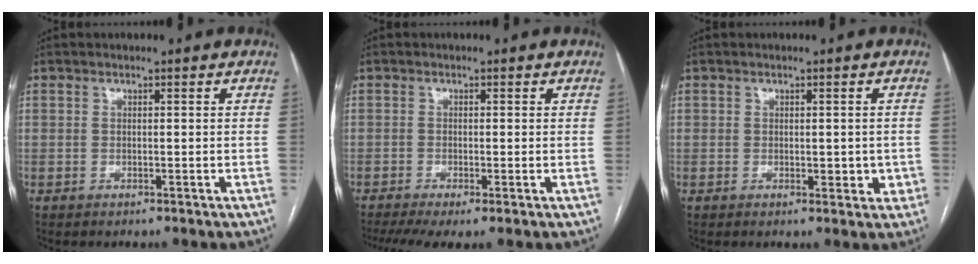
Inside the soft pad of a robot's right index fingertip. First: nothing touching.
{"total": 5.2, "force": [-3.2, 1.2, 4.0], "torque": [-0.068, -0.011, -0.058]}
{"total": 3.1, "force": [-0.3, 1.8, 2.5], "torque": [-0.027, 0.005, 0.003]}